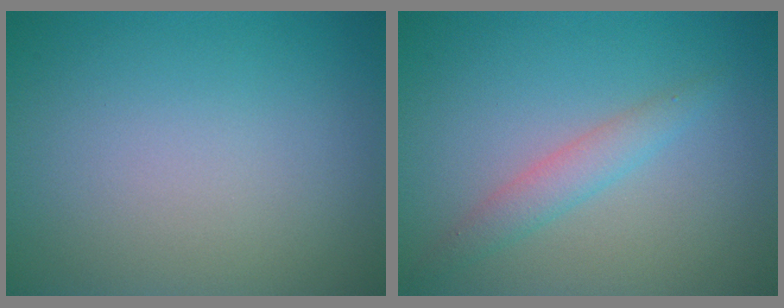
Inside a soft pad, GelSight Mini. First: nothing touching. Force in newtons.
{"total": 2.1, "press": 2.1, "slide": 0.1}